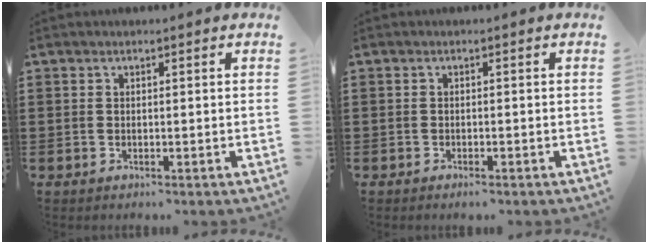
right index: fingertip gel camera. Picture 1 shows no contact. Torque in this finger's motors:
{"motor_torque": [0.29, 0.42, 0.08, 0.02]}